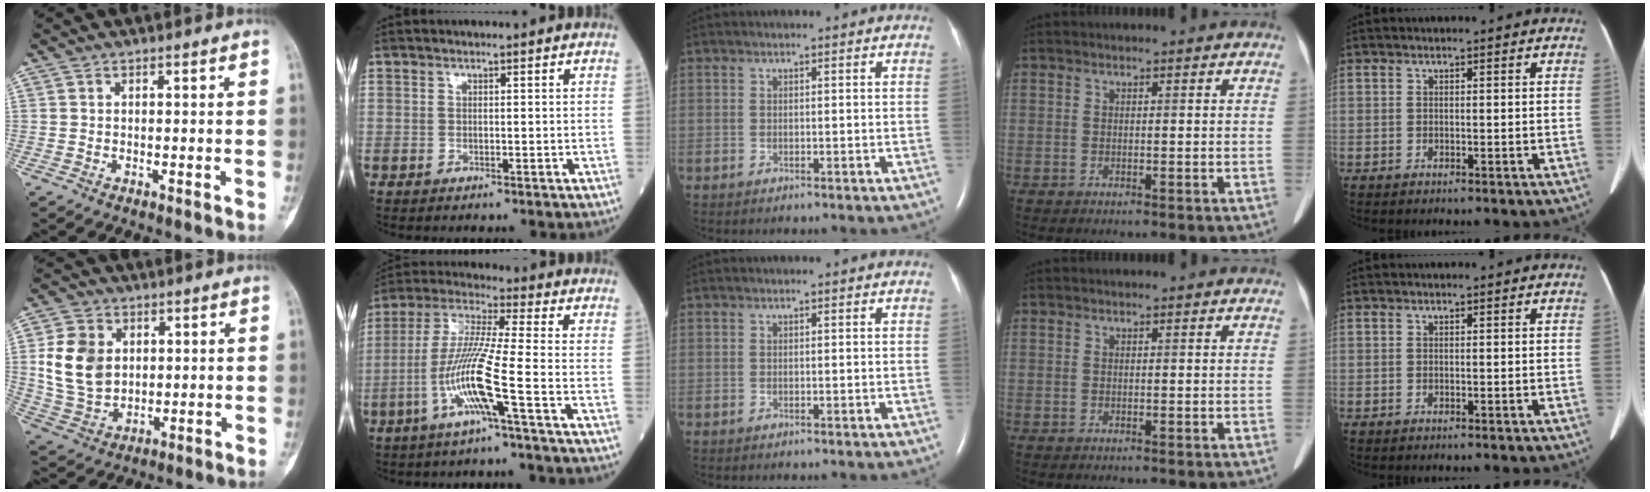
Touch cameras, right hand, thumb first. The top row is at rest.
{"thumb": {"total": 11.9, "force": [2.3, 9.1, 7.3], "torque": [-0.120, -0.008, 0.053]}, "index": {"total": 11.2, "force": [-4.1, -1.1, 10.4], "torque": [-0.215, -0.002, -0.086]}}